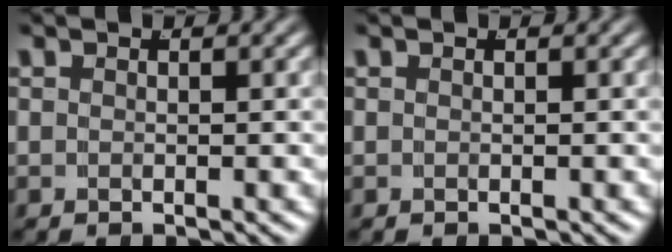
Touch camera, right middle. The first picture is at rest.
{"total": 0.0}